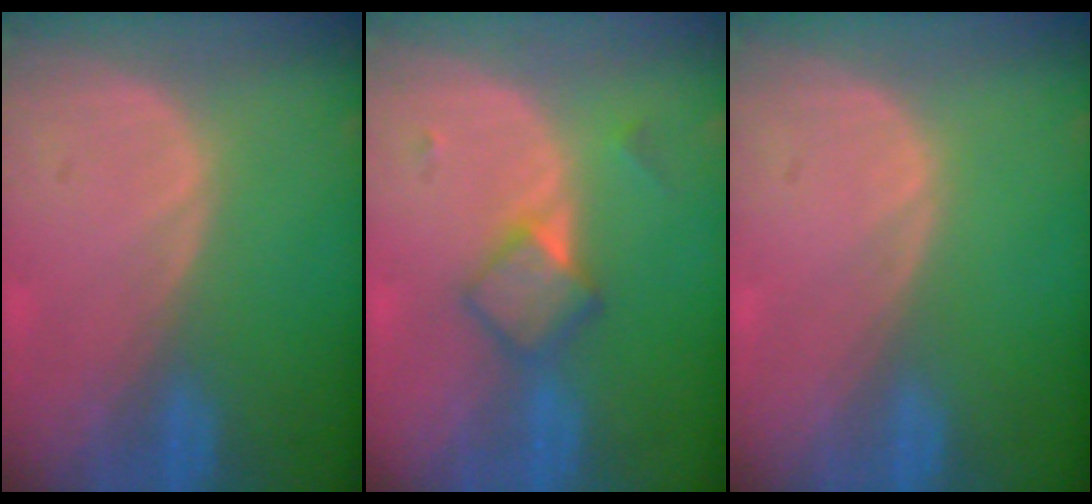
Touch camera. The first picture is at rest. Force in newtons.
{"total": 4.7, "press": 4.4, "slide": 1.6}
{"total": 0.0}